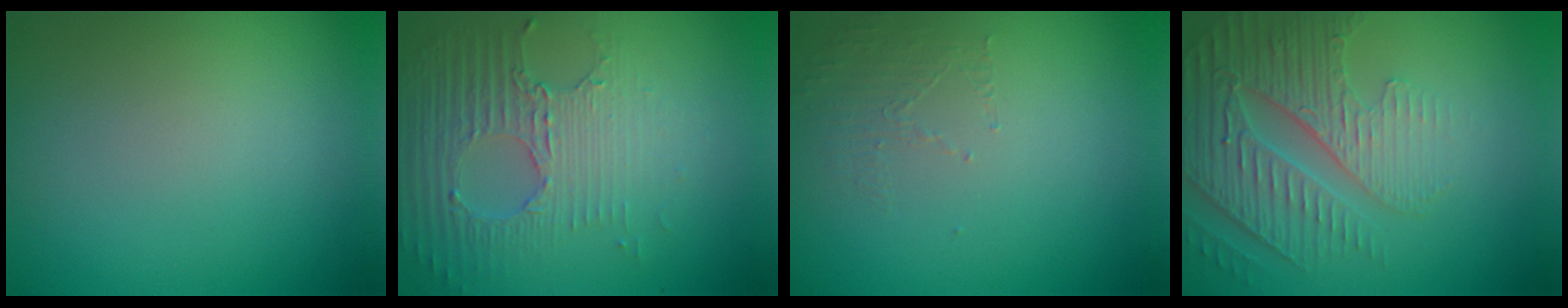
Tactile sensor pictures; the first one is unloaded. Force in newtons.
{"total": 5.2, "press": 3.3, "slide": 4.1}
{"total": 1.4, "press": 0.4, "slide": 1.4}
{"total": 4.8, "press": 4.3, "slide": 2.0}